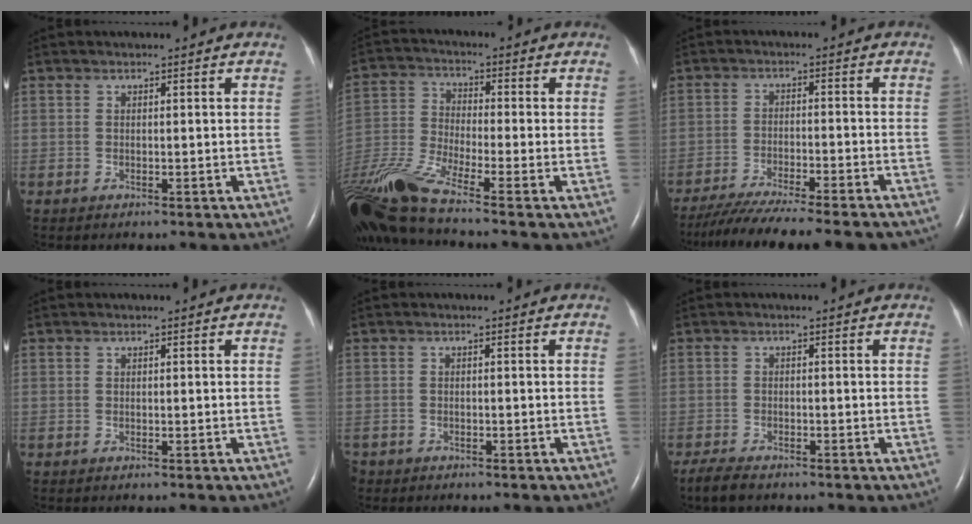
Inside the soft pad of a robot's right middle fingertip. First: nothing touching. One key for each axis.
{"total": 13.5, "fx": -10.4, "fy": -0.8, "fz": 8.5, "tx": -0.192, "ty": -0.020, "tz": -0.203}
{"total": 17.4, "fx": -15.4, "fy": 0.4, "fz": 8.0, "tx": -0.123, "ty": -0.039, "tz": -0.223}
{"total": 0.0}
{"total": 2.2, "fx": -1.9, "fy": 1.2, "fz": 0.3, "tx": -0.011, "ty": -0.001, "tz": -0.031}
{"total": 3.4, "fx": -2.8, "fy": 1.0, "fz": 1.7, "tx": -0.038, "ty": -0.009, "tz": -0.044}